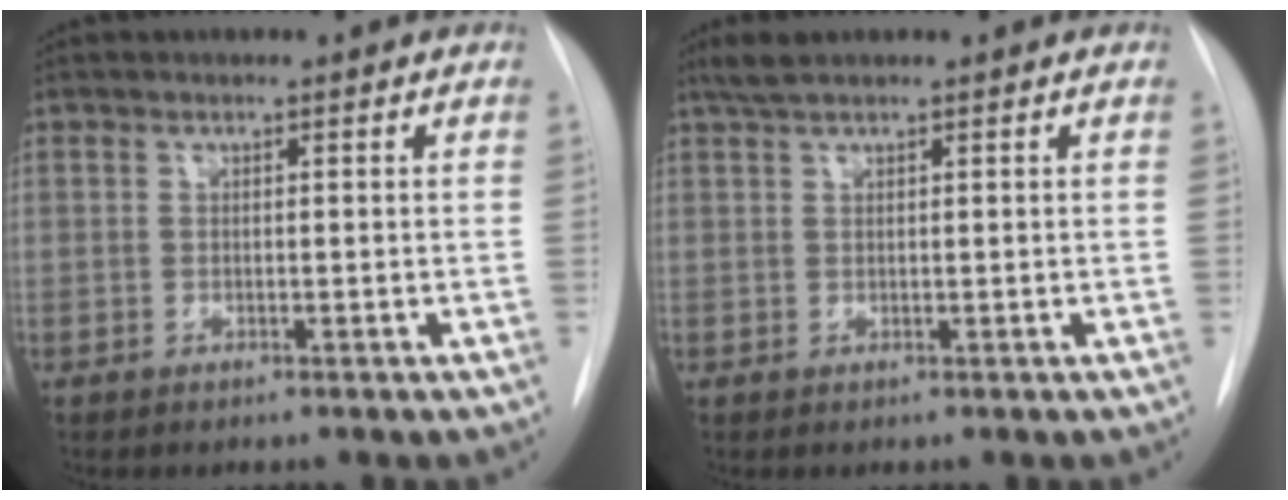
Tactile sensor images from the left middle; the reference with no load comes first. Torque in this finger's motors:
{"motor_torque": [0.12, -0.10, 0.06, 0.00]}